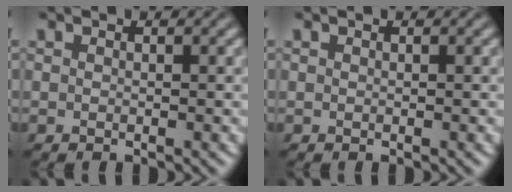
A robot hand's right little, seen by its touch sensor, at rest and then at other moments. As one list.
[{"total": 0.0}]